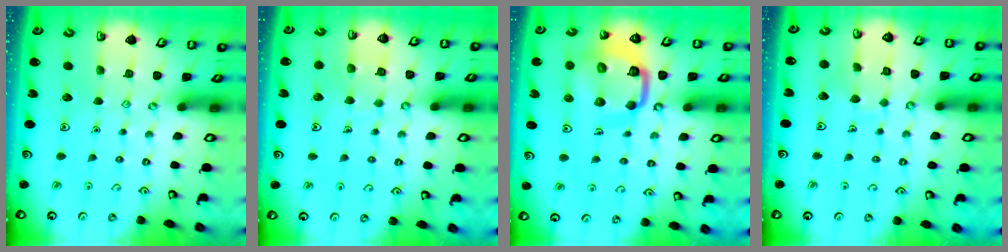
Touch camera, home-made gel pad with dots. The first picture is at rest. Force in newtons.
{"total": 5.3, "press": 5.3, "slide": 0.3}
{"total": 16.6, "press": 16.5, "slide": 1.6}
{"total": 6.1, "press": 6.1, "slide": 0.2}